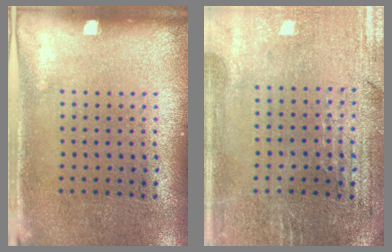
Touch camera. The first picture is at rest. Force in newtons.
{"total": 1.1, "press": 1.1, "slide": 0.3}